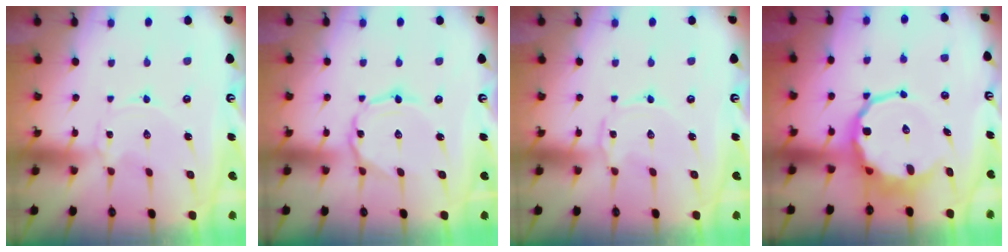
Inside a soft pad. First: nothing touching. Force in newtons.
{"total": 2.3, "press": 2.3, "slide": 0.3}
{"total": 1.0, "press": 1.0, "slide": 0.2}
{"total": 12.0, "press": 11.6, "slide": 3.2}